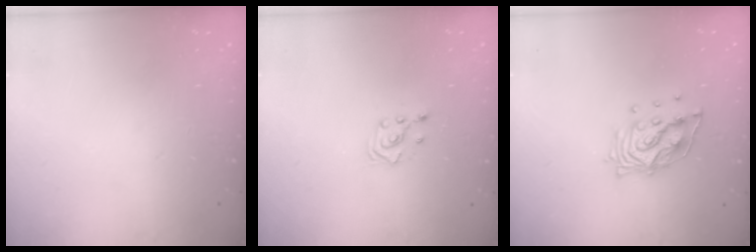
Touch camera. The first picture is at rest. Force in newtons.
{"total": 2.6, "press": 2.4, "slide": 1.0}
{"total": 11.7, "press": 11.6, "slide": 1.4}